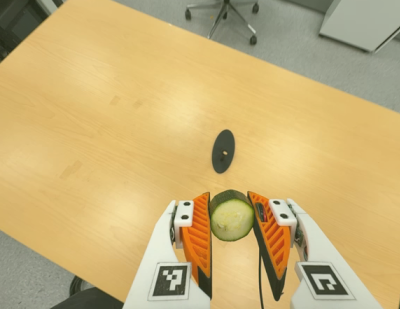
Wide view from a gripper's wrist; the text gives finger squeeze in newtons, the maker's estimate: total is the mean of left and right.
{"total": 10.6, "left": 9.7, "right": 11.5}